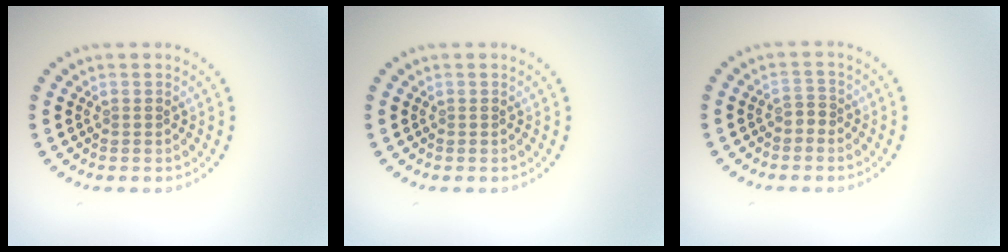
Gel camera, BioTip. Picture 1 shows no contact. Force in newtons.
{"total": 0.0}
{"total": 1.0, "press": 0.8, "slide": 0.5}